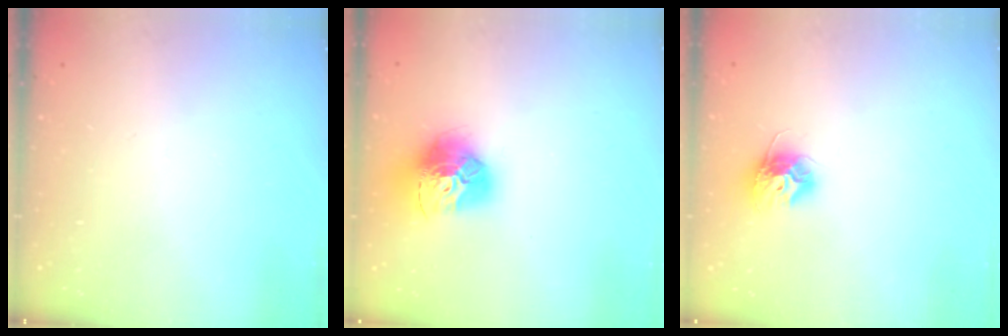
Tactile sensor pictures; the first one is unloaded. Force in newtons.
{"total": 15.9, "press": 15.9, "slide": 1.6}
{"total": 9.8, "press": 9.8, "slide": 0.3}